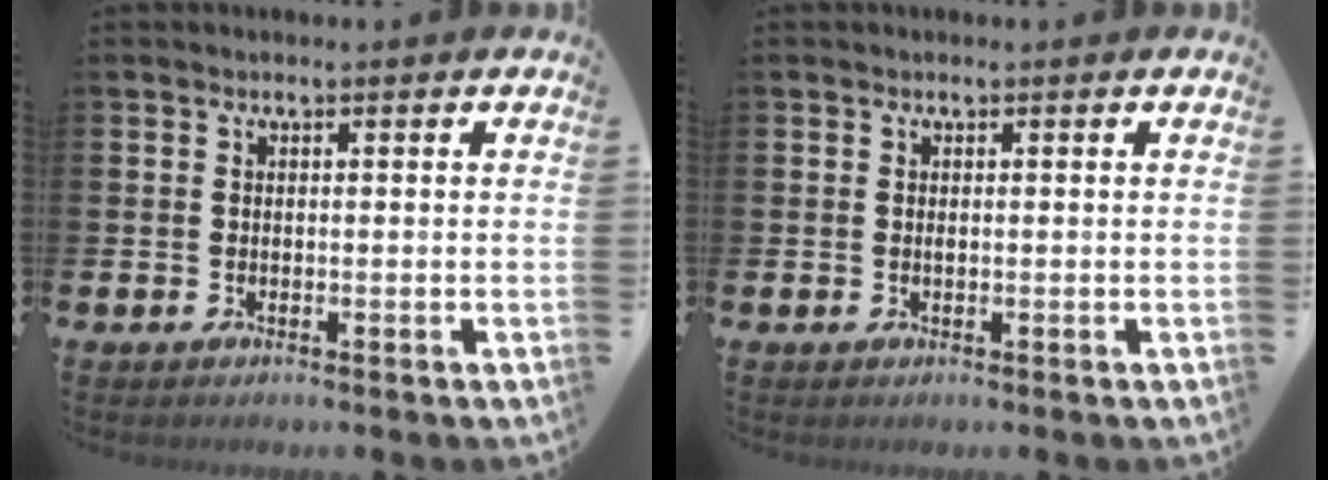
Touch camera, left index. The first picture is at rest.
{"total": 0.0}